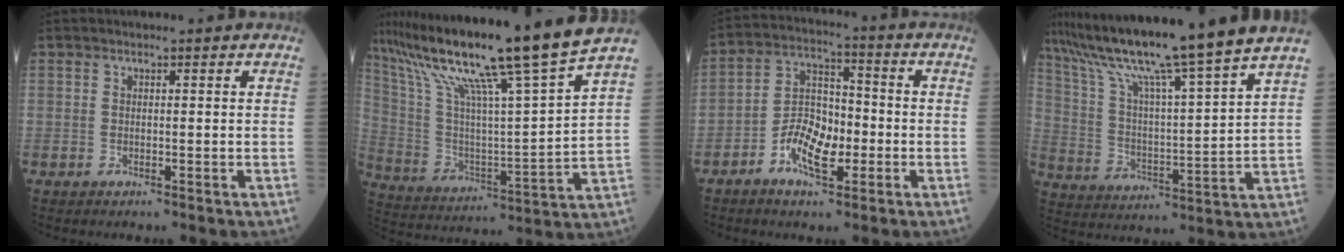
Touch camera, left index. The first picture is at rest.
{"total": 23.2, "force": [18.0, -2.2, 14.5], "torque": [-0.253, -0.018, 0.304]}
{"total": 8.8, "force": [-3.5, 4.1, 6.9], "torque": [-0.137, 0.013, -0.066]}
{"total": 19.9, "force": [16.6, -2.7, 10.6], "torque": [-0.186, -0.020, 0.264]}